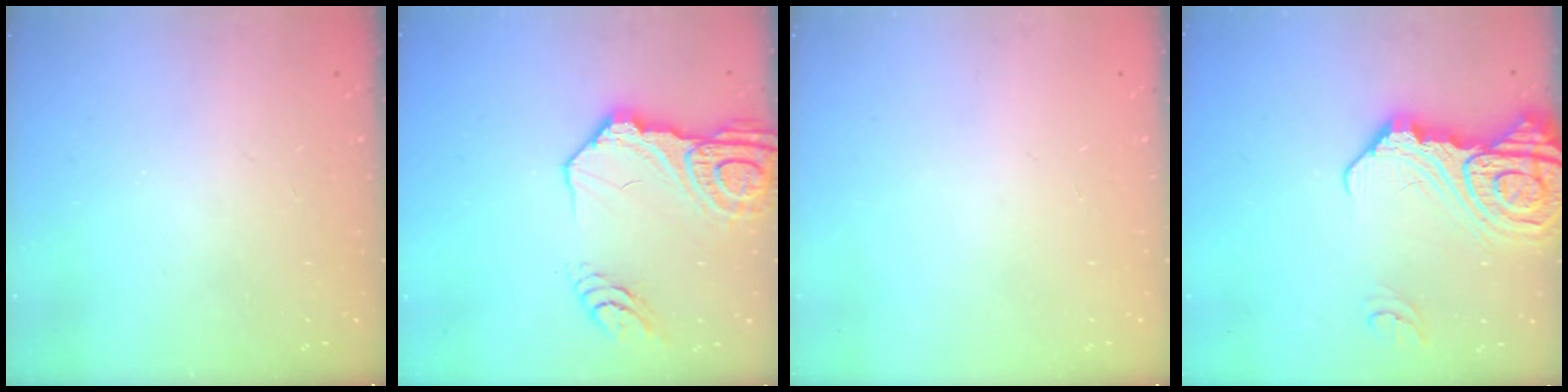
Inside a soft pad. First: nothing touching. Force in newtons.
{"total": 18.1, "press": 18.0, "slide": 1.9}
{"total": 0.0}
{"total": 19.9, "press": 19.7, "slide": 2.5}